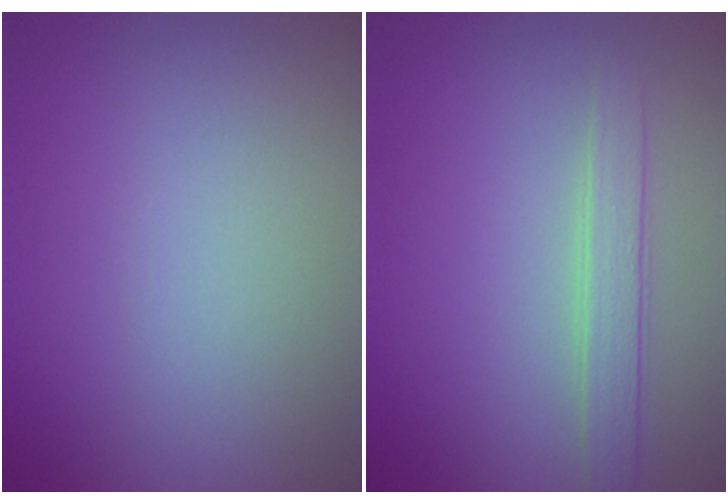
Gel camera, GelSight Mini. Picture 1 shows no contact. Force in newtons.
{"total": 2.1, "press": 2.1, "slide": 0.1}